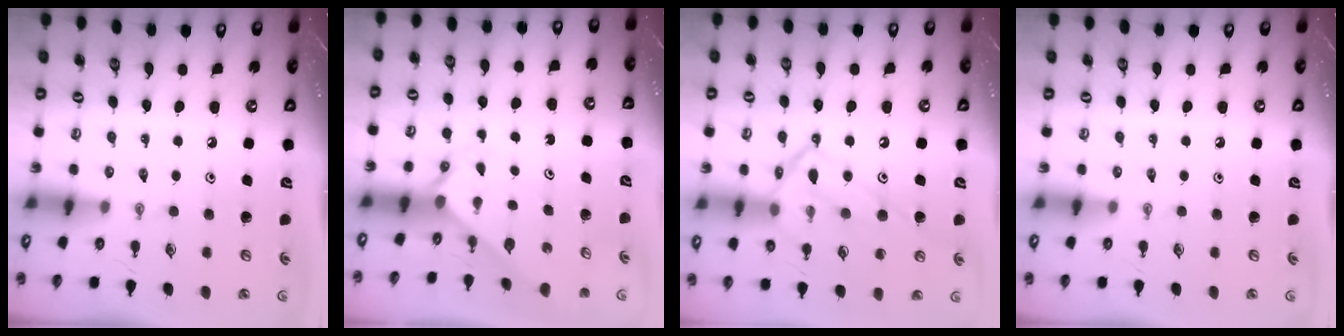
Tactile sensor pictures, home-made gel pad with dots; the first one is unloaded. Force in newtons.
{"total": 2.0, "press": 2.0, "slide": 0.2}
{"total": 15.9, "press": 15.9, "slide": 1.1}
{"total": 0.0}